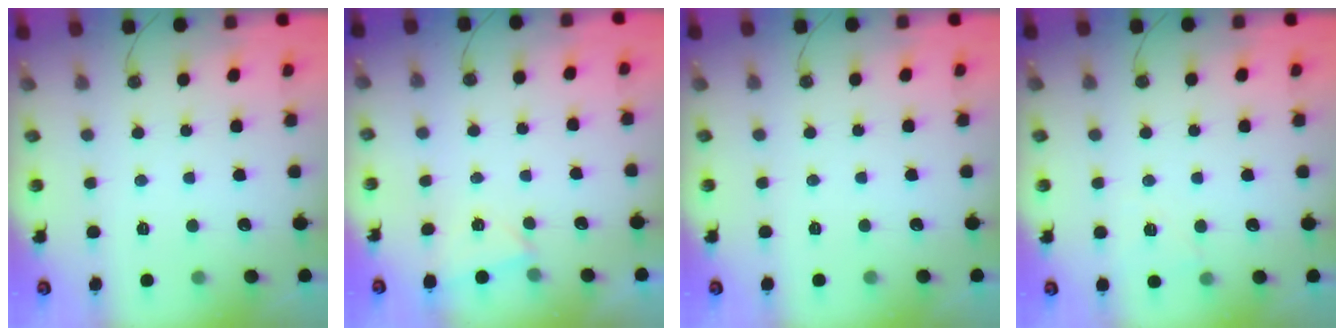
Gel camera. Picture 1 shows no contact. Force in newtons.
{"total": 2.6, "press": 1.5, "slide": 2.1}
{"total": 2.1, "press": 1.5, "slide": 1.5}
{"total": 4.9, "press": 4.5, "slide": 1.9}